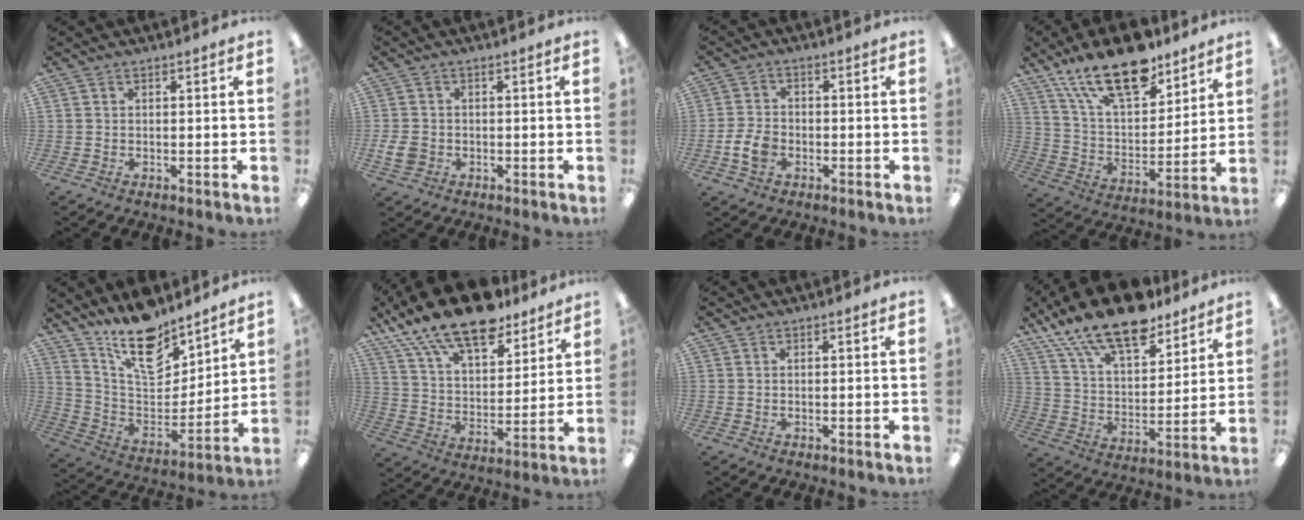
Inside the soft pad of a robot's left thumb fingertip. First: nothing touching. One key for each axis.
{"total": 3.9, "fx": -0.6, "fy": 3.3, "fz": 1.9, "tx": -0.036, "ty": -0.002, "tz": -0.013}
{"total": 5.7, "fx": -1.9, "fy": 4.0, "fz": 3.5, "tx": -0.076, "ty": 0.007, "tz": -0.035}
{"total": 20.9, "fx": 14.6, "fy": 9.0, "fz": 11.9, "tx": -0.214, "ty": -0.067, "tz": 0.256}
{"total": 17.6, "fx": 13.3, "fy": 7.9, "fz": 8.4, "tx": -0.151, "ty": -0.088, "tz": 0.238}
{"total": 17.5, "fx": 13.7, "fy": 6.4, "fz": 8.7, "tx": -0.162, "ty": -0.077, "tz": 0.240}
{"total": 0.0}
{"total": 19.0, "fx": 14.4, "fy": 7.1, "fz": 10.3, "tx": -0.187, "ty": -0.083, "tz": 0.253}